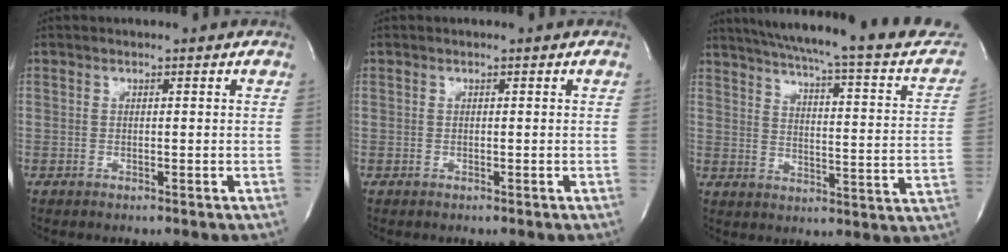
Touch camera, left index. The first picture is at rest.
{"total": 0.0}
{"total": 27.2, "force": [23.1, 3.3, 14.0], "torque": [-0.204, -0.039, 0.279]}